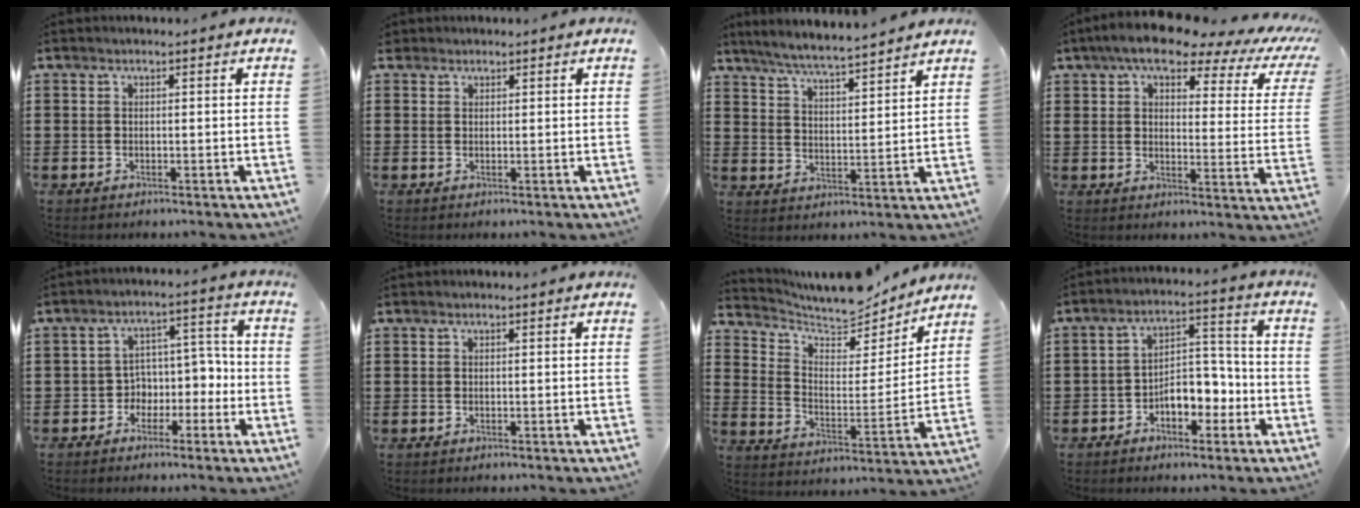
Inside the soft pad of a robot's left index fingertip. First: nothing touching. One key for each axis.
{"total": 1.1, "fx": 0.8, "fy": 0.6, "fz": 0.1, "tx": -0.005, "ty": 0.004, "tz": 0.017}
{"total": 5.6, "fx": 5.4, "fy": -0.5, "fz": 1.6, "tx": -0.053, "ty": -0.031, "tz": 0.094}
{"total": 8.4, "fx": 6.4, "fy": 2.0, "fz": 5.1, "tx": -0.103, "ty": -0.030, "tz": 0.103}
{"total": 4.7, "fx": -1.7, "fy": 4.2, "fz": 1.2, "tx": -0.040, "ty": 0.007, "tz": -0.037}
{"total": 0.0}
{"total": 7.4, "fx": 7.2, "fy": 1.5, "fz": 1.2, "tx": -0.054, "ty": -0.056, "tz": 0.124}
{"total": 6.5, "fx": -3.2, "fy": 4.0, "fz": 4.0, "tx": -0.064, "ty": 0.015, "tz": -0.062}